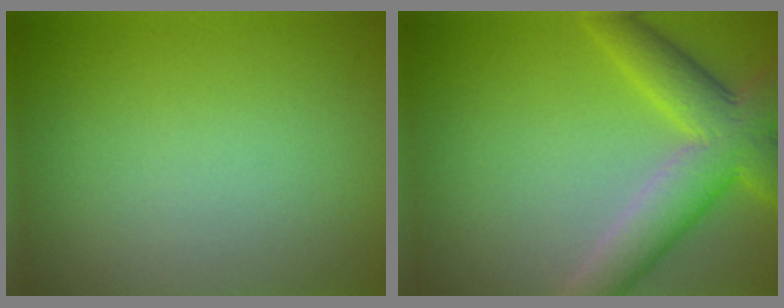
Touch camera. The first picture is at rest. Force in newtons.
{"total": 6.8, "press": 6.8, "slide": 0.3}